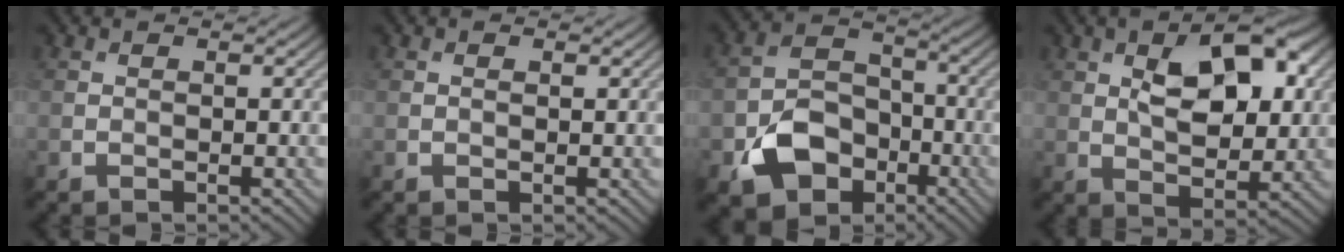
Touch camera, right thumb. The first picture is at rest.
{"total": 0.6, "force": [0.2, 0.3, 0.5], "torque": [-0.009, -0.001, 0.002]}
{"total": 8.8, "force": [-4.2, 6.2, 4.5], "torque": [-0.093, -0.012, -0.085]}
{"total": 10.3, "force": [3.2, 5.3, 8.3], "torque": [-0.133, 0.004, 0.047]}